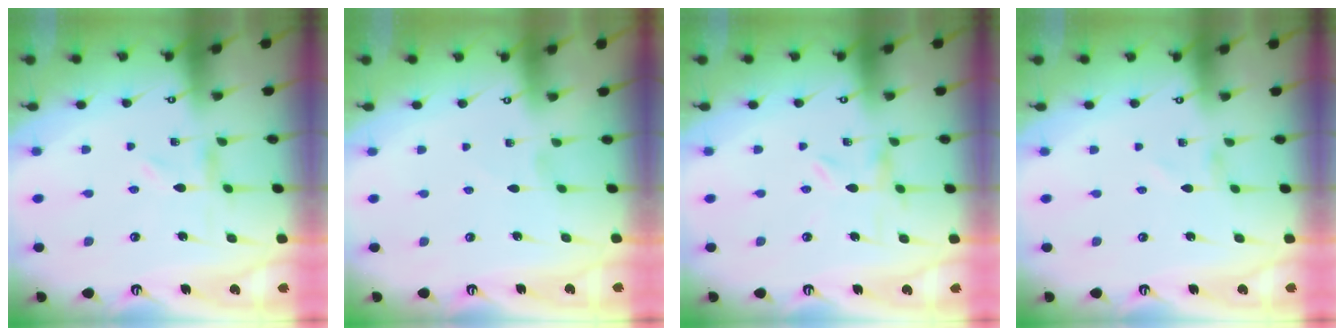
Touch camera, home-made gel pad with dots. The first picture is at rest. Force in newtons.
{"total": 0.9, "press": 0.9, "slide": 0.1}
{"total": 0.0}
{"total": 1.3, "press": 1.3, "slide": 0.1}